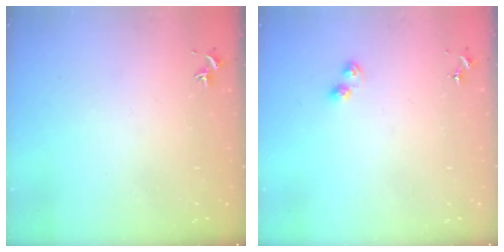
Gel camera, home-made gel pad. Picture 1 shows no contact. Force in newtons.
{"total": 3.8, "press": 3.8, "slide": 0.4}